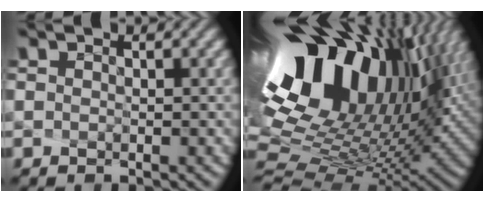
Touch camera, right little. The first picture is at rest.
{"total": 17.1, "force": [7.3, 8.0, 13.3], "torque": [-0.255, 0.007, 0.158]}